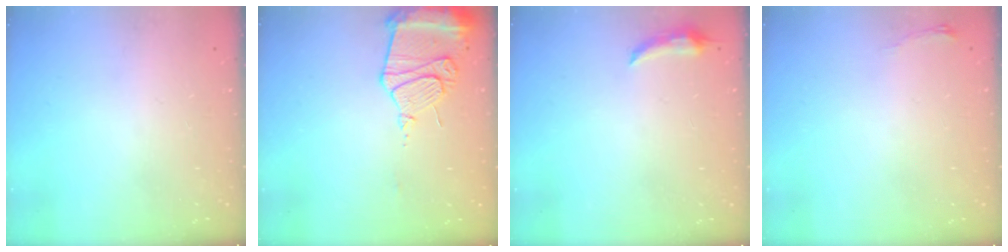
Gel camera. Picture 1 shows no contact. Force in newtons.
{"total": 13.3, "press": 13.2, "slide": 1.4}
{"total": 5.4, "press": 4.6, "slide": 2.8}
{"total": 3.6, "press": 3.6, "slide": 0.5}